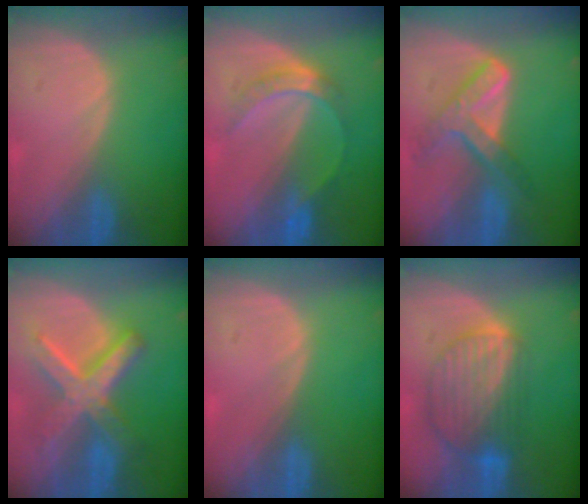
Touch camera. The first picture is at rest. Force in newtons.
{"total": 5.0, "press": 4.7, "slide": 1.5}
{"total": 7.3, "press": 6.2, "slide": 3.8}
{"total": 8.9, "press": 8.9, "slide": 0.7}
{"total": 0.0}
{"total": 9.0, "press": 7.8, "slide": 4.5}